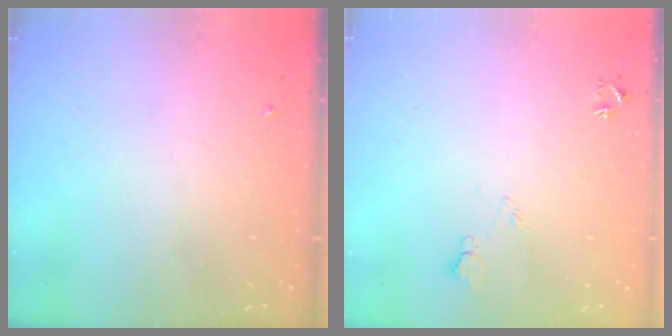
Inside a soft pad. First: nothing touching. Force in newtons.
{"total": 6.2, "press": 6.1, "slide": 1.2}